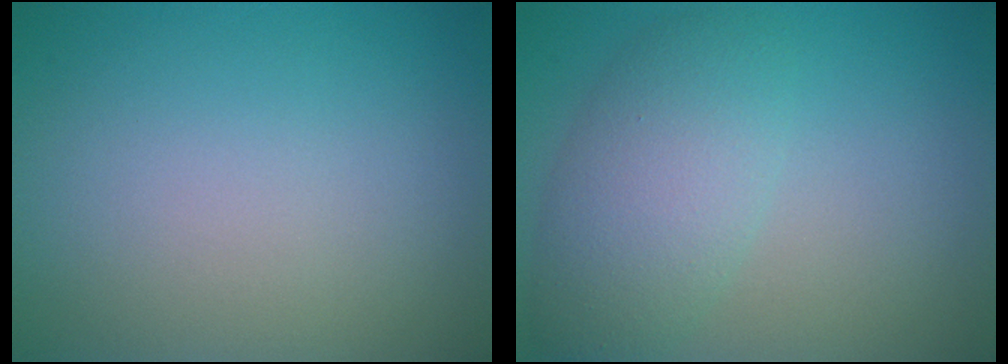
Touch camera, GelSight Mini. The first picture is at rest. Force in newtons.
{"total": 4.8, "press": 4.8, "slide": 0.1}